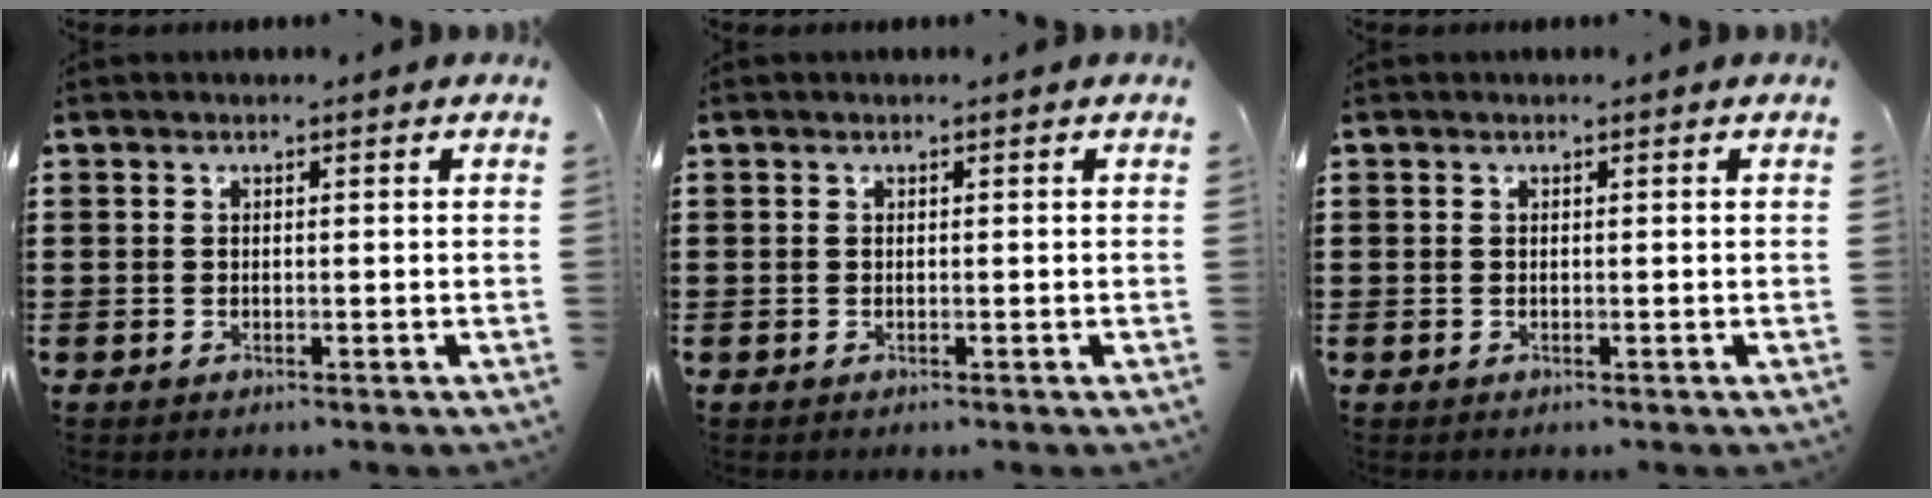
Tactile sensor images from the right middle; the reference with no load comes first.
{"total": 0.0}
{"total": 0.0}